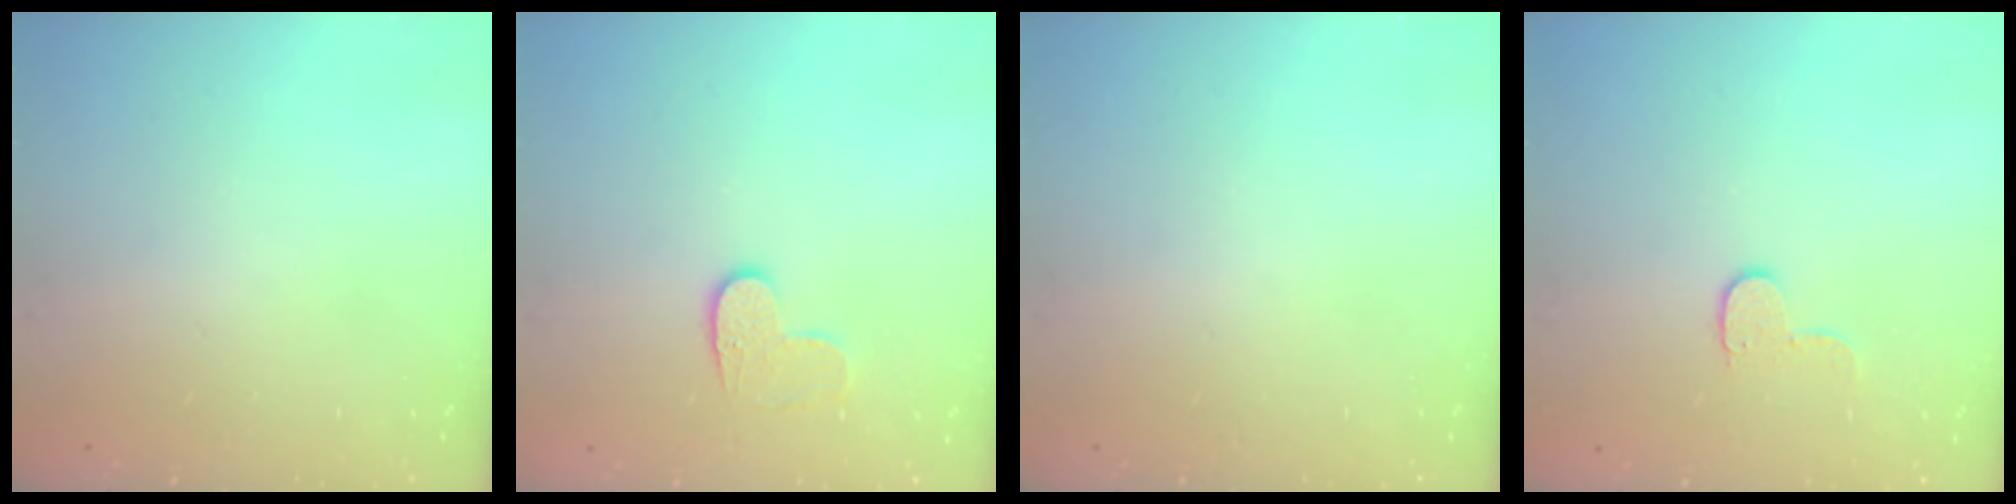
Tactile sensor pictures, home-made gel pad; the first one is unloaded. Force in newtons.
{"total": 6.6, "press": 6.6, "slide": 0.3}
{"total": 0.0}
{"total": 6.1, "press": 6.1, "slide": 0.4}